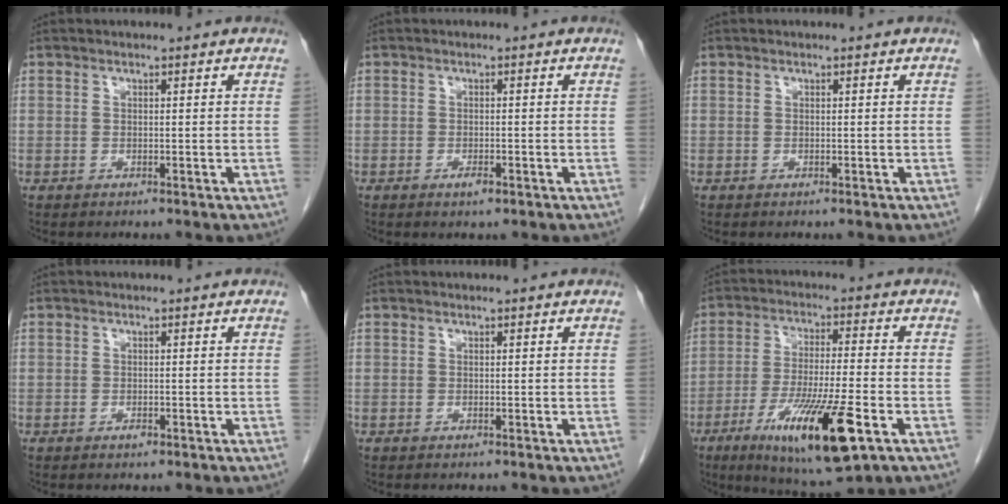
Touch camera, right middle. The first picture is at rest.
{"total": 1.4, "force": [-0.8, 0.5, 1.0], "torque": [-0.019, -0.001, -0.011]}
{"total": 0.0}
{"total": 0.7, "force": [-0.4, 0.3, 0.4], "torque": [-0.008, 0.001, -0.005]}
{"total": 0.0}
{"total": 15.8, "force": [-7.1, 2.0, 14.0], "torque": [-0.254, -0.034, -0.113]}